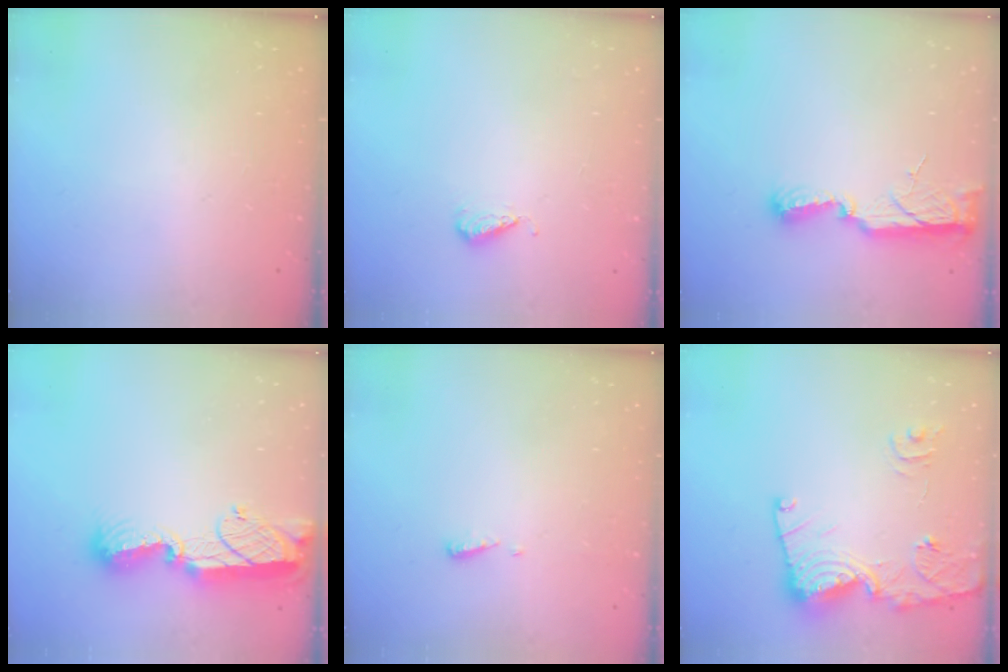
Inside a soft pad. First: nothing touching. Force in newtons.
{"total": 4.0, "press": 3.8, "slide": 1.2}
{"total": 10.6, "press": 9.3, "slide": 5.2}
{"total": 12.4, "press": 12.4, "slide": 1.0}
{"total": 4.3, "press": 4.2, "slide": 0.4}
{"total": 16.2, "press": 16.2, "slide": 1.6}